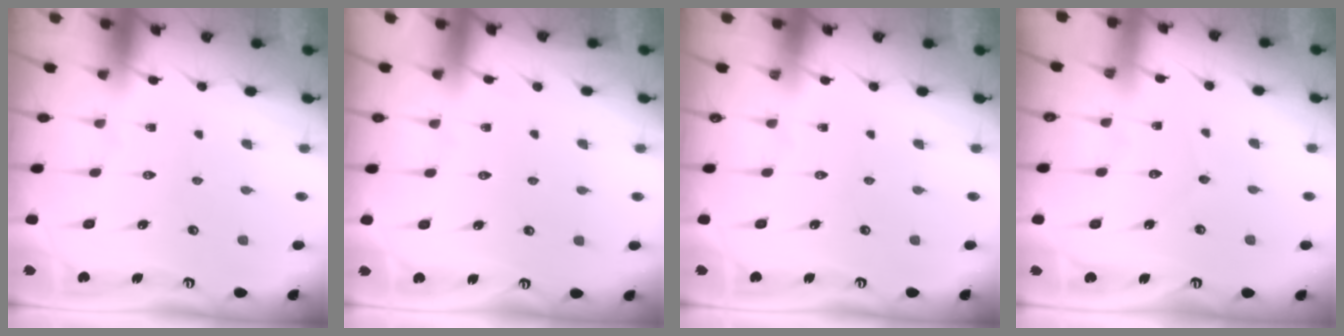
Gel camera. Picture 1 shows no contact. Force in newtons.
{"total": 2.6, "press": 2.6, "slide": 0.4}
{"total": 0.0}
{"total": 2.1, "press": 2.1, "slide": 0.1}